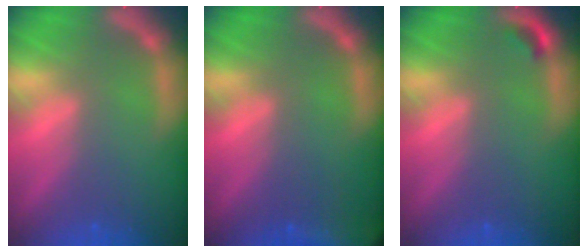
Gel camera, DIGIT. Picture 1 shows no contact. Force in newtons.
{"total": 9.5}
{"total": 0.9}